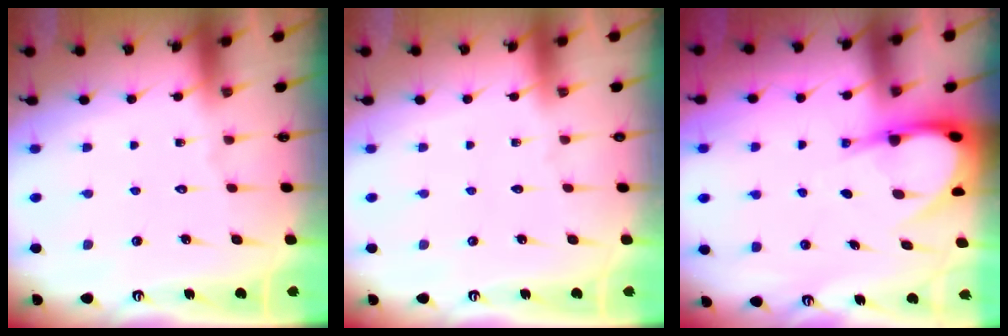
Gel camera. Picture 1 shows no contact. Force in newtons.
{"total": 0.0}
{"total": 6.7, "press": 6.7, "slide": 0.9}